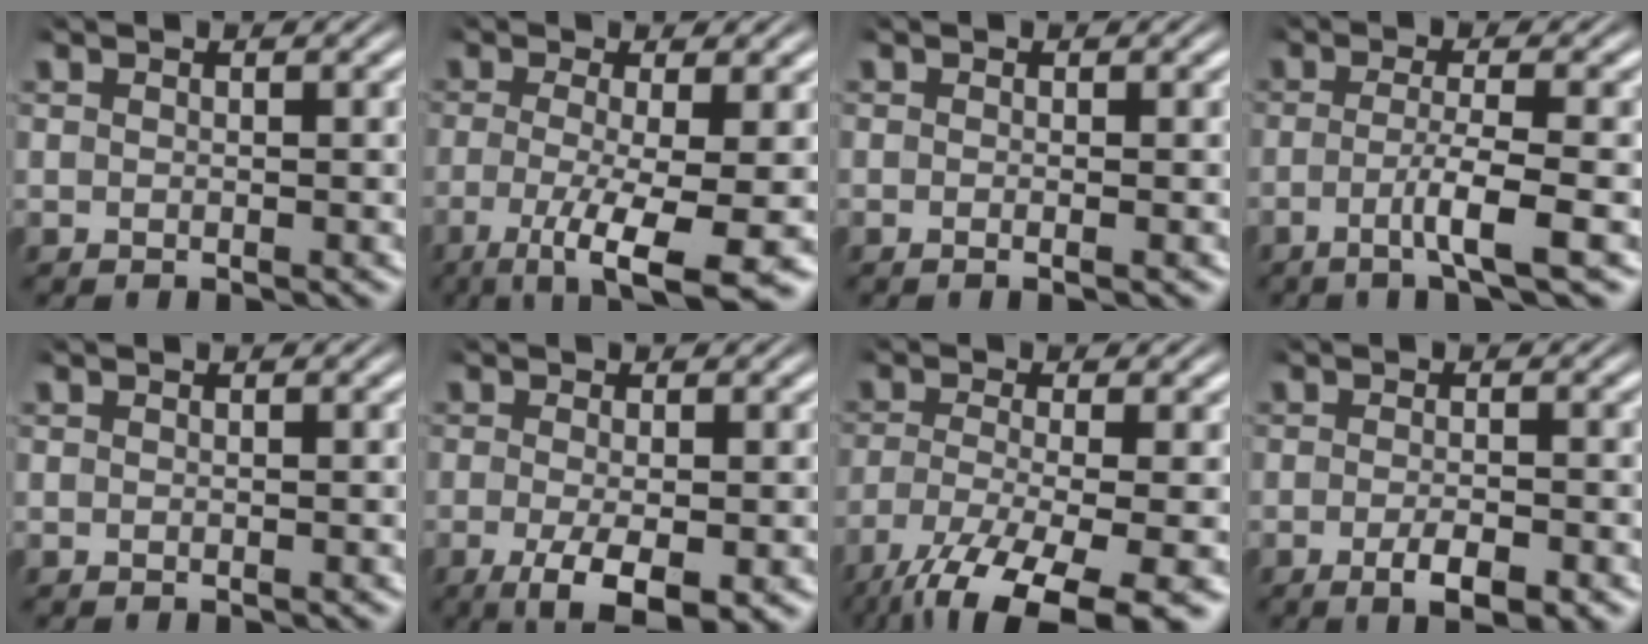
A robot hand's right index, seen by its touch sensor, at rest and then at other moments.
{"total": 9.2, "force": [-6.8, 2.2, 5.8], "torque": [-0.114, -0.051, -0.085]}
{"total": 0.7, "force": [-0.5, 0.1, 0.5], "torque": [-0.013, 0.000, -0.011]}
{"total": 4.1, "force": [-1.8, 0.1, 3.7], "torque": [-0.071, -0.016, -0.025]}
{"total": 0.0}
{"total": 6.1, "force": [-3.4, 2.2, 4.6], "torque": [-0.089, -0.034, -0.036]}
{"total": 8.8, "force": [-5.2, 3.3, 6.3], "torque": [-0.121, -0.048, -0.058]}
{"total": 3.5, "force": [-1.9, 1.2, 2.7], "torque": [-0.046, -0.007, -0.032]}